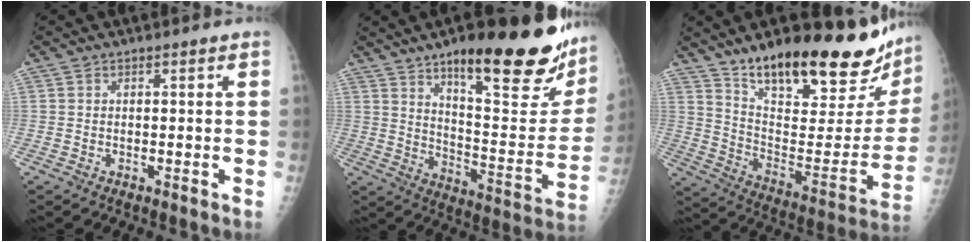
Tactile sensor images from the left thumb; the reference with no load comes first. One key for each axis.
{"total": 27.6, "fx": 16.7, "fy": 7.7, "fz": 20.6, "tx": -0.245, "ty": -0.074, "tz": 0.248}
{"total": 29.4, "fx": 21.5, "fy": 8.7, "fz": 18.1, "tx": -0.242, "ty": -0.095, "tz": 0.325}